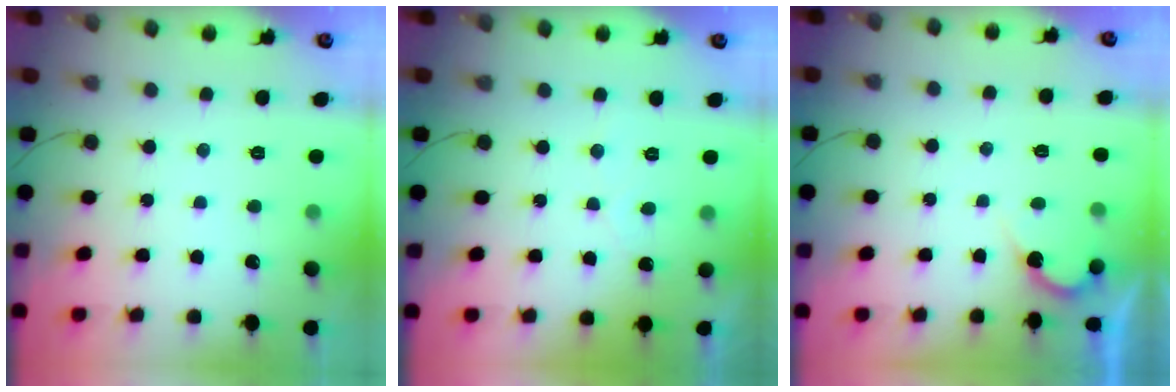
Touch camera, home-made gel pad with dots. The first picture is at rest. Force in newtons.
{"total": 2.2, "press": 2.2, "slide": 0.1}
{"total": 3.1, "press": 3.1, "slide": 0.2}